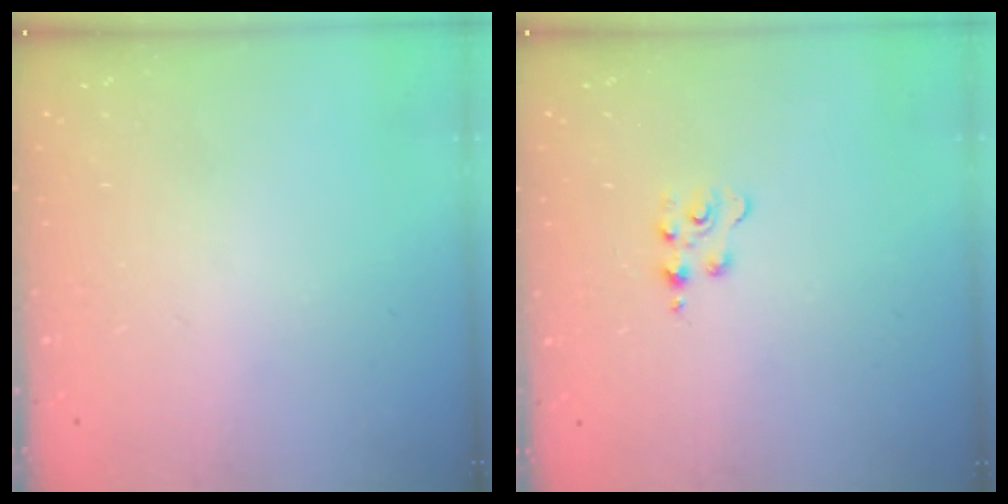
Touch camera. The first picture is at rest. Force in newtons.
{"total": 1.8, "press": 1.8, "slide": 0.3}